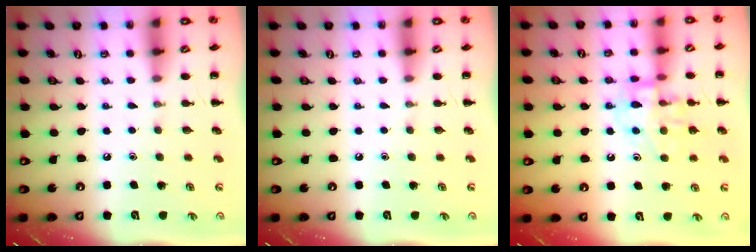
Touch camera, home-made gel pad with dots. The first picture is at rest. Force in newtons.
{"total": 0.0}
{"total": 14.9, "press": 14.7, "slide": 1.8}